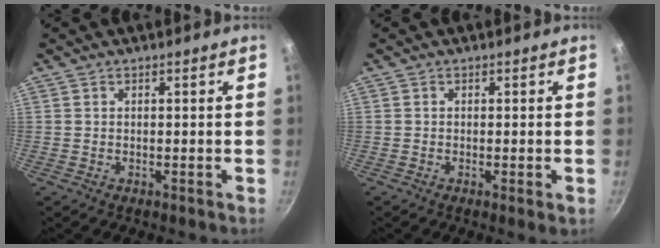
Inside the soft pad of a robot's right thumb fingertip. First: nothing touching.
{"total": 1.7, "force": [-0.4, 0.2, 1.6], "torque": [-0.027, -0.007, -0.006]}